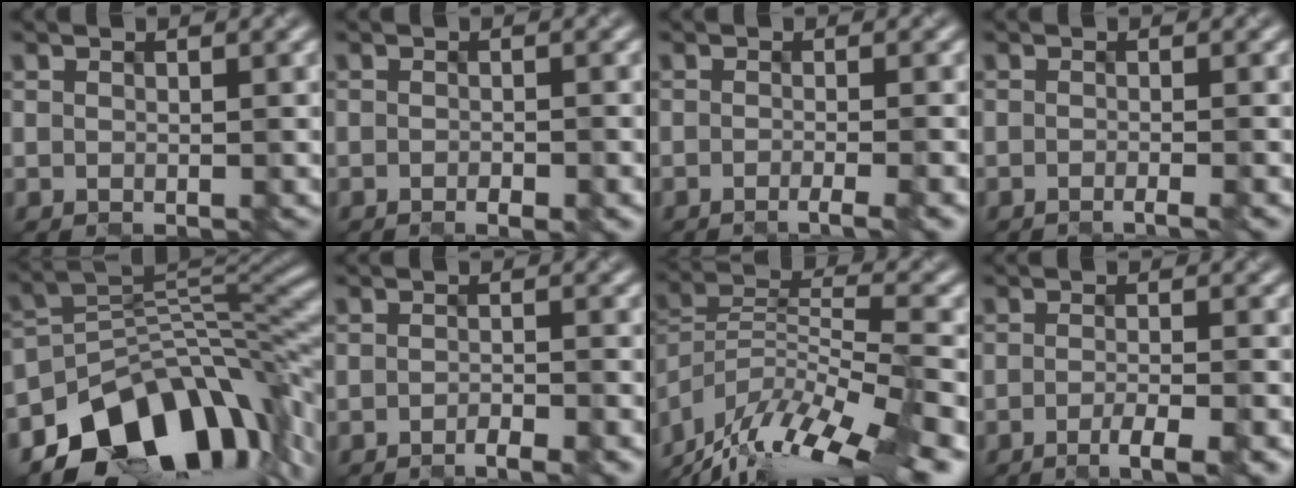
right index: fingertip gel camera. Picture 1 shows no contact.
{"total": 1.6, "force": [-1.0, 0.3, 1.2], "torque": [-0.014, -0.004, -0.011]}
{"total": 2.1, "force": [-1.2, 0.4, 1.7], "torque": [-0.017, -0.005, -0.023]}
{"total": 1.5, "force": [-0.8, 0.4, 1.1], "torque": [-0.009, -0.005, -0.015]}
{"total": 11.4, "force": [-6.9, 7.1, 5.7], "torque": [-0.066, -0.003, -0.124]}
{"total": 2.4, "force": [-1.8, 0.4, 1.5], "torque": [-0.020, -0.002, -0.031]}
{"total": 15.1, "force": [-11.7, 4.3, 8.5], "torque": [-0.152, 0.007, -0.183]}
{"total": 3.3, "force": [-2.0, 0.6, 2.5], "torque": [-0.036, -0.002, -0.036]}